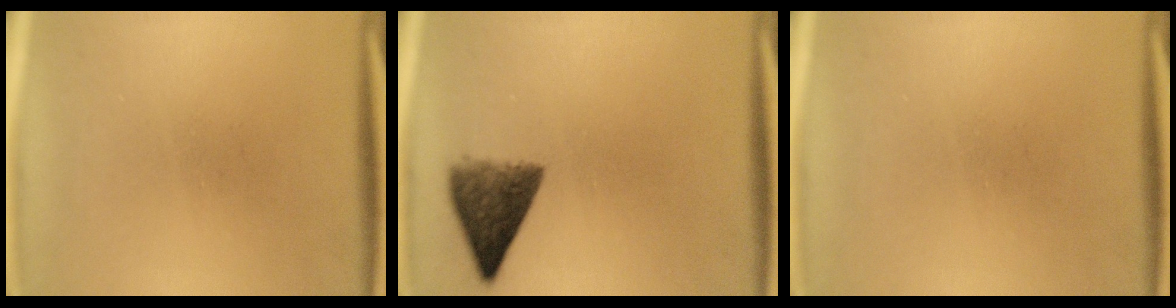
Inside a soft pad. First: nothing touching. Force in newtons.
{"total": 6.9}
{"total": 0.0}